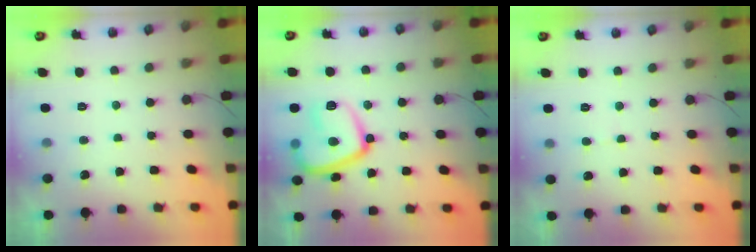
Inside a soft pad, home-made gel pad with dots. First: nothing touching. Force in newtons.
{"total": 17.4, "press": 17.3, "slide": 1.7}
{"total": 3.5, "press": 3.4, "slide": 0.3}